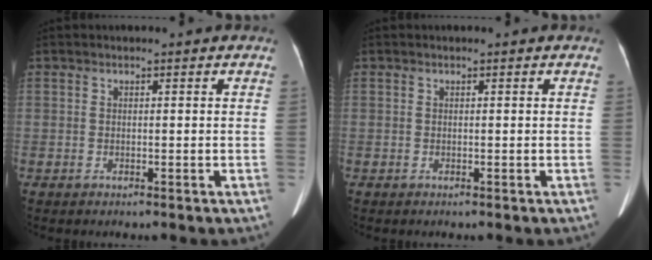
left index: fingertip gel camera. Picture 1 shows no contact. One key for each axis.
{"total": 0.0}